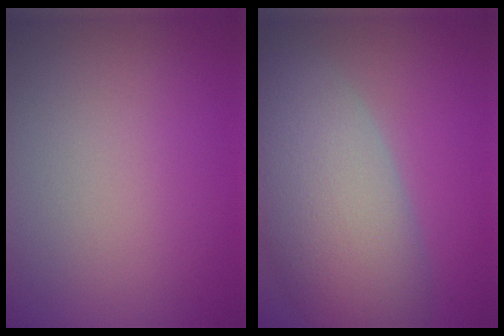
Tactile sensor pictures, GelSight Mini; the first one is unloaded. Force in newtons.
{"total": 10.3, "press": 10.3, "slide": 0.8}